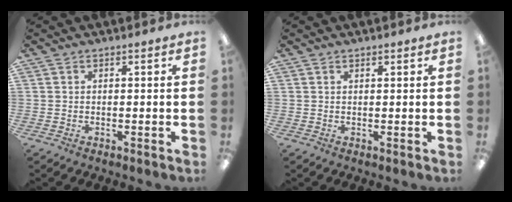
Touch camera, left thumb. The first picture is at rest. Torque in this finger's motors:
{"motor_torque": [-0.15, -0.05, -0.04, 0.16, -0.03]}